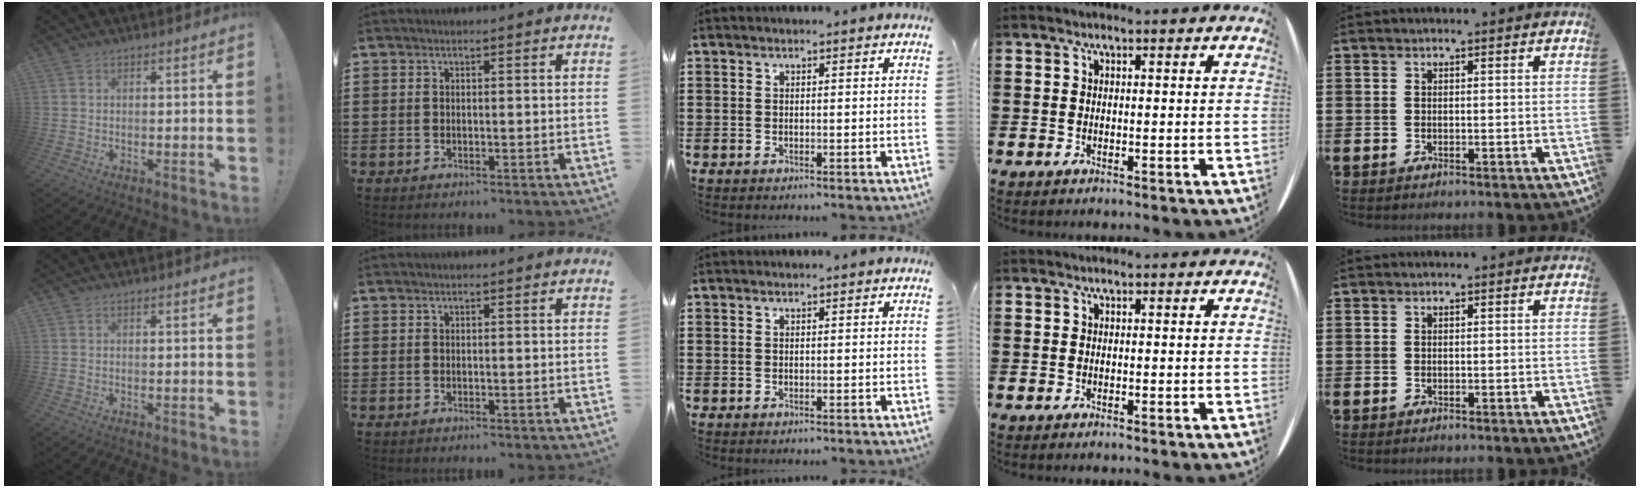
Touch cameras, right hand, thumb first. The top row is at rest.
{}